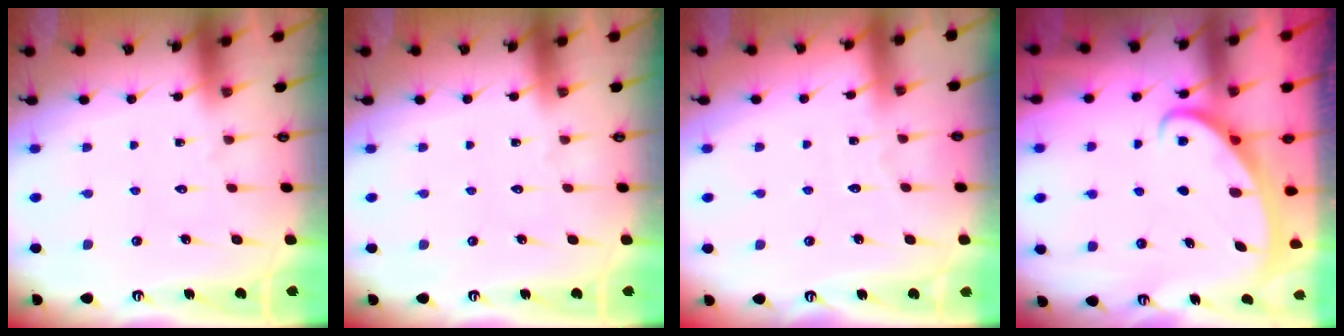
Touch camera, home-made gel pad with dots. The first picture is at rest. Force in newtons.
{"total": 0.0}
{"total": 2.6, "press": 2.6, "slide": 0.4}
{"total": 2.6, "press": 2.6, "slide": 0.3}